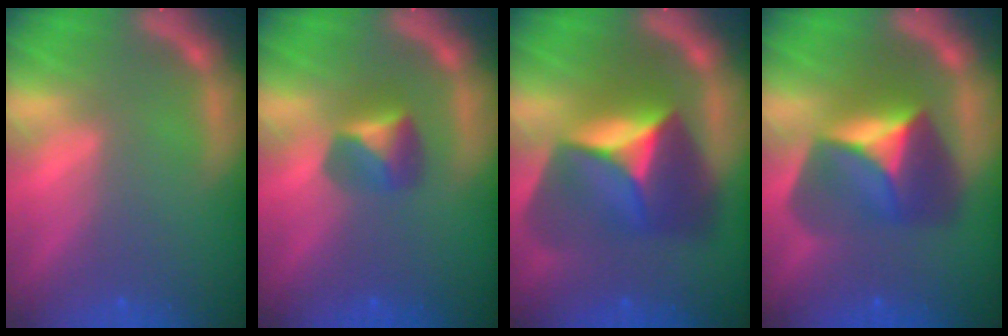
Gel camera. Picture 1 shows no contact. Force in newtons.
{"total": 2.9}
{"total": 10.0}
{"total": 7.9}